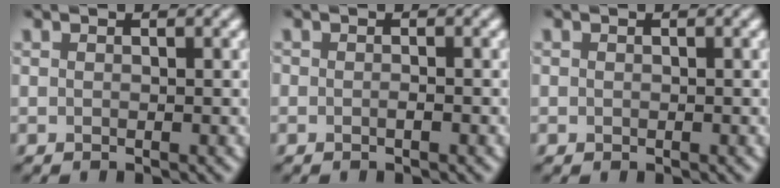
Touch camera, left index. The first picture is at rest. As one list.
[{"total": 0.7, "force": [-0.5, 0.2, 0.4], "torque": [-0.009, 0.000, -0.010]}, {"total": 0.0}]